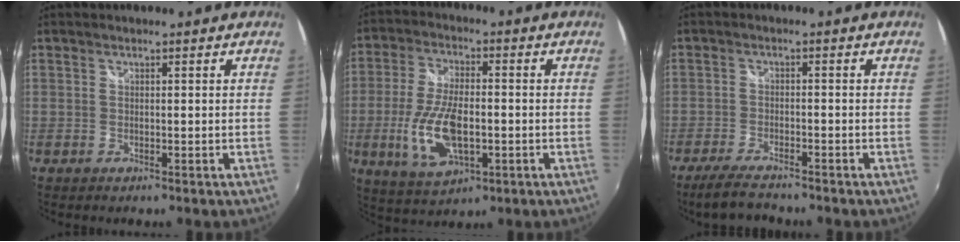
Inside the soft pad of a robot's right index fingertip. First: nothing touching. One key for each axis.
{"total": 12.6, "fx": -2.7, "fy": 5.7, "fz": 10.9, "tx": -0.224, "ty": -0.009, "tz": -0.046}
{"total": 6.5, "fx": -5.6, "fy": 1.3, "fz": 3.1, "tx": -0.083, "ty": -0.016, "tz": -0.102}